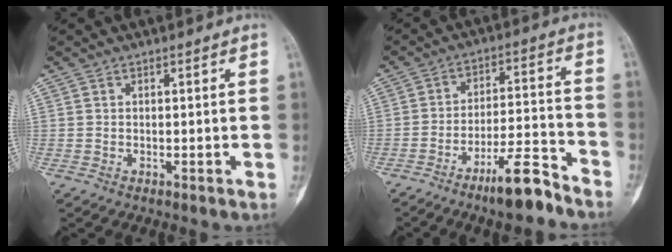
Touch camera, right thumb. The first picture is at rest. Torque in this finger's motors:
{"motor_torque": [1.97, 0.55, 0.92, -1.67, 0.34]}